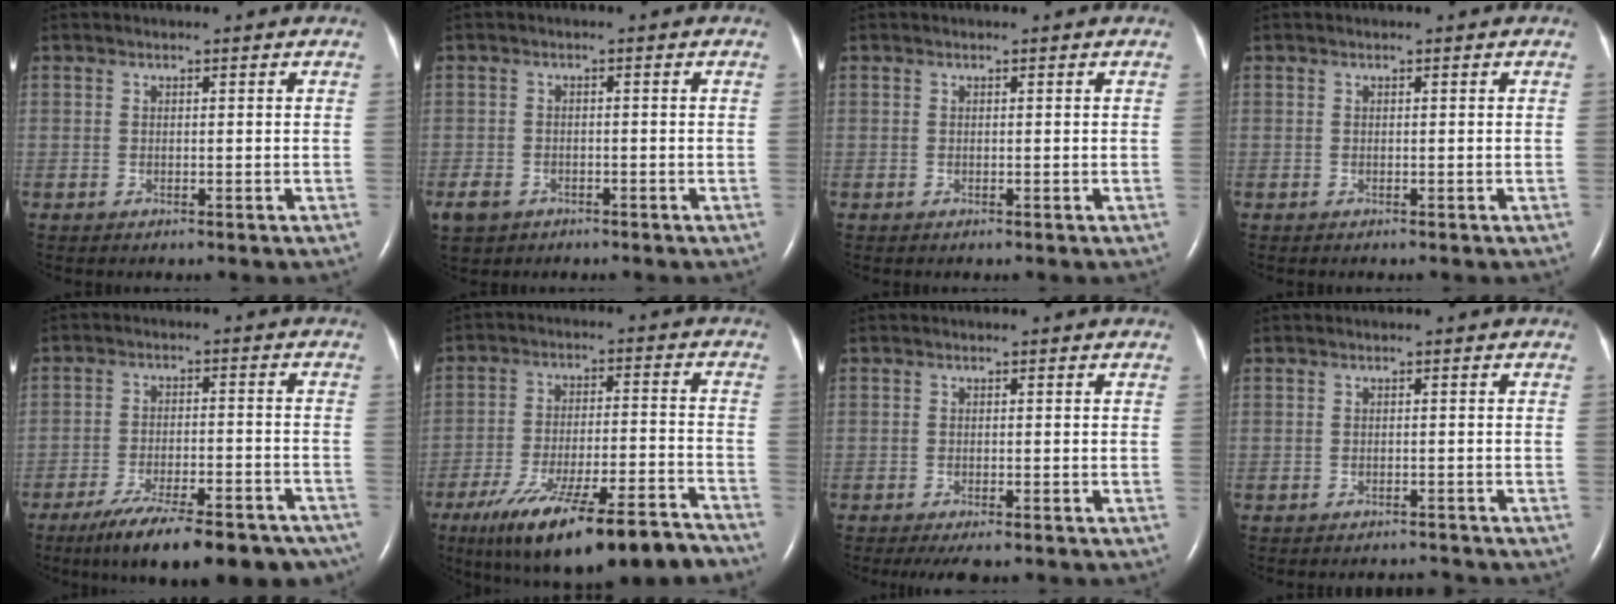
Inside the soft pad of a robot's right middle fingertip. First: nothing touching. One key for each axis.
{"total": 4.6, "fx": -2.9, "fy": 3.1, "fz": 1.5, "tx": -0.034, "ty": -0.001, "tz": -0.046}
{"total": 0.0}
{"total": 0.0}
{"total": 19.9, "fx": -16.1, "fy": 4.8, "fz": 10.7, "tx": -0.123, "ty": -0.003, "tz": -0.223}
{"total": 20.7, "fx": -15.7, "fy": 3.1, "fz": 13.2, "tx": -0.175, "ty": -0.003, "tz": -0.243}
{"total": 4.1, "fx": -3.2, "fy": 0.9, "fz": 2.4, "tx": -0.033, "ty": -0.010, "tz": -0.046}
{"total": 1.8, "fx": -1.8, "fy": -0.1, "fz": -0.2, "tx": 0.003, "ty": -0.008, "tz": -0.021}